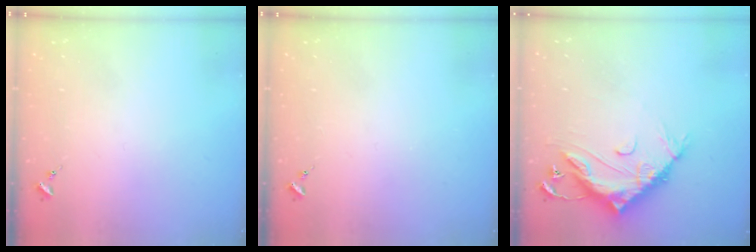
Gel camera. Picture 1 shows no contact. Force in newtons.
{"total": 0.0}
{"total": 15.2, "press": 15.2, "slide": 1.0}